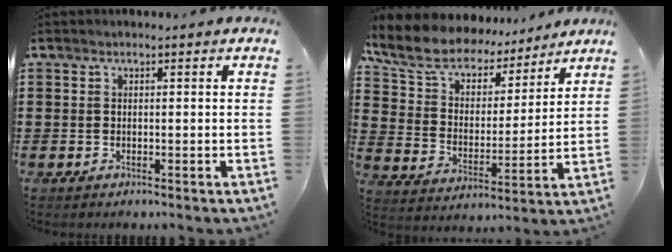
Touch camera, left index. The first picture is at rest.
{"total": 8.5, "force": [7.6, 2.9, 2.3], "torque": [-0.086, -0.045, 0.137]}